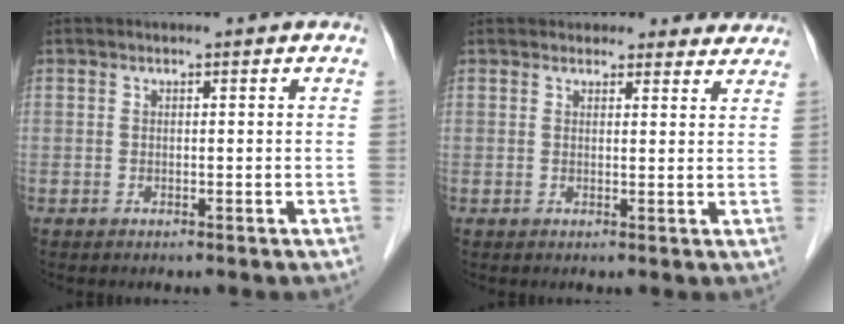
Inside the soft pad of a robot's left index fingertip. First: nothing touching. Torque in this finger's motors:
{"motor_torque": [0.97, -0.98, 0.32, 0.05]}